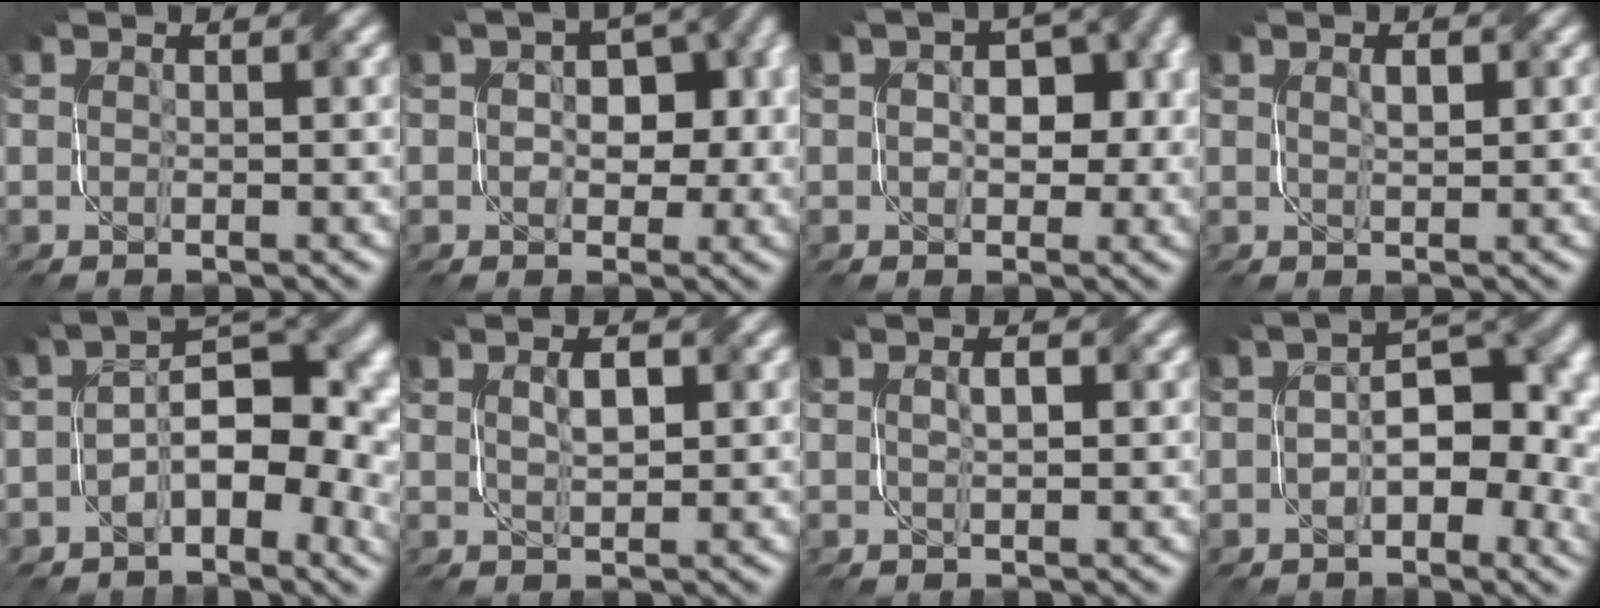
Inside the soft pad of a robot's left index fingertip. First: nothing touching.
{"total": 6.6, "force": [-0.7, 4.2, 5.0], "torque": [-0.044, 0.017, -0.003]}
{"total": 5.1, "force": [-0.6, 3.3, 3.8], "torque": [-0.035, 0.012, -0.007]}
{"total": 0.7, "force": [0.4, -0.1, 0.5], "torque": [-0.015, 0.004, 0.010]}
{"total": 8.4, "force": [-1.7, 4.1, 7.1], "torque": [-0.099, 0.014, -0.034]}
{"total": 1.3, "force": [0.6, 0.0, 1.1], "torque": [-0.026, 0.006, 0.016]}
{"total": 0.9, "force": [0.2, -0.3, 0.8], "torque": [-0.019, 0.006, 0.004]}
{"total": 7.2, "force": [-0.9, 3.8, 6.0], "torque": [-0.080, 0.011, -0.019]}